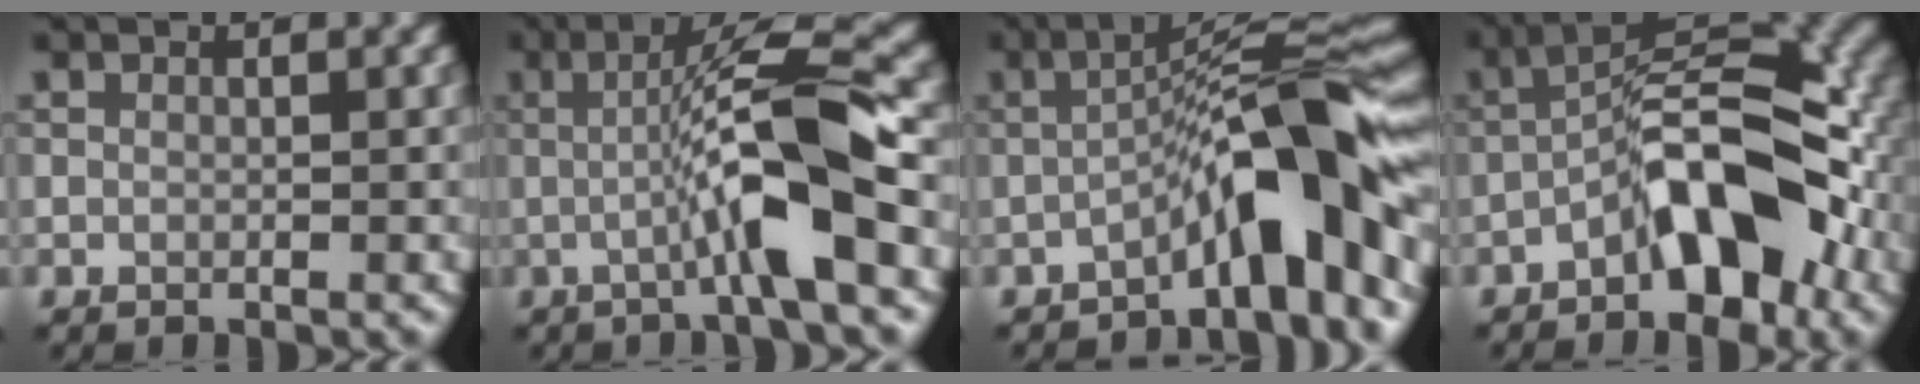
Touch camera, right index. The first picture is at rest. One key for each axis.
{"total": 8.3, "fx": -1.2, "fy": 1.1, "fz": 8.1, "tx": -0.126, "ty": 0.014, "tz": -0.028}
{"total": 9.0, "fx": -3.6, "fy": 1.6, "fz": 8.1, "tx": -0.106, "ty": 0.022, "tz": -0.067}
{"total": 9.1, "fx": -3.6, "fy": 3.9, "fz": 7.4, "tx": -0.101, "ty": 0.029, "tz": -0.069}